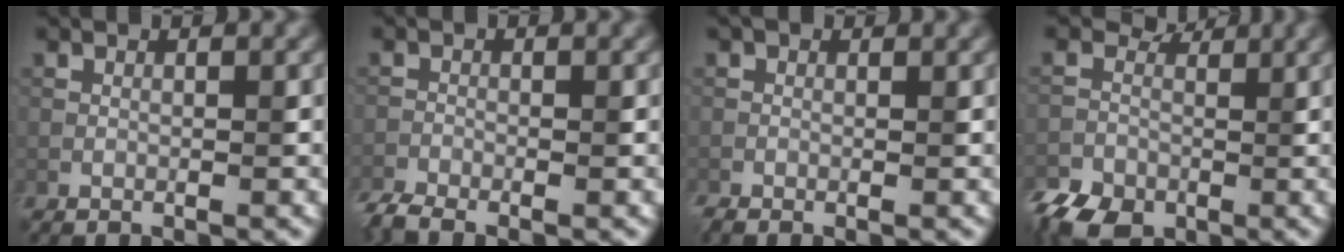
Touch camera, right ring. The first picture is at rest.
{"total": 3.1, "force": [-2.6, 0.8, 1.5], "torque": [-0.036, -0.008, -0.055]}
{"total": 1.5, "force": [-0.4, 0.7, 1.2], "torque": [-0.030, -0.001, -0.011]}
{"total": 5.7, "force": [-2.3, 4.3, 2.9], "torque": [-0.059, -0.002, -0.047]}